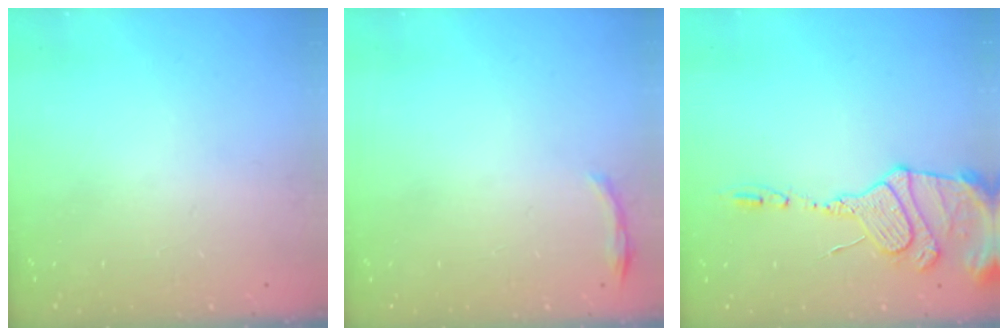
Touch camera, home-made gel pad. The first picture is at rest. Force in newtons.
{"total": 4.8, "press": 4.7, "slide": 1.0}
{"total": 18.1, "press": 17.8, "slide": 3.3}